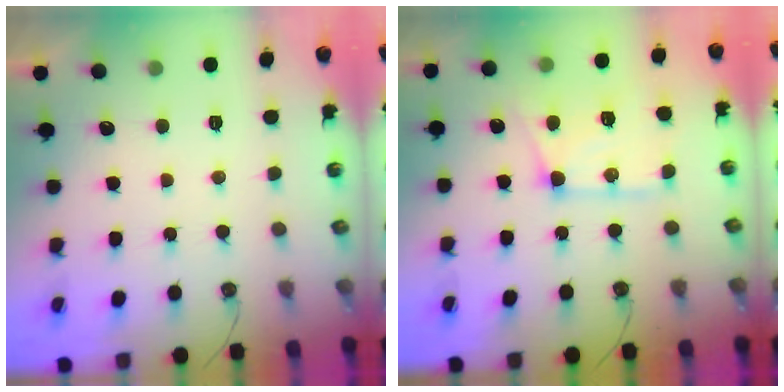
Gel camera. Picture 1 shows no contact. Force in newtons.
{"total": 15.1, "press": 15.1, "slide": 1.1}